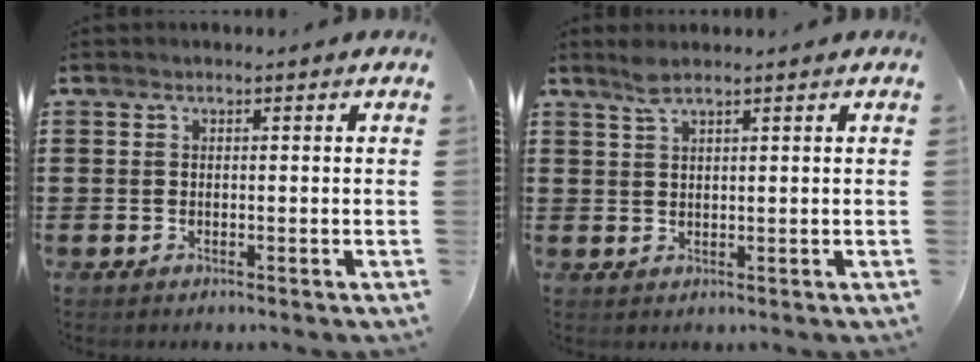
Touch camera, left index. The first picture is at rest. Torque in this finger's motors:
{"motor_torque": [0.07, 0.01, 0.10, 0.06]}